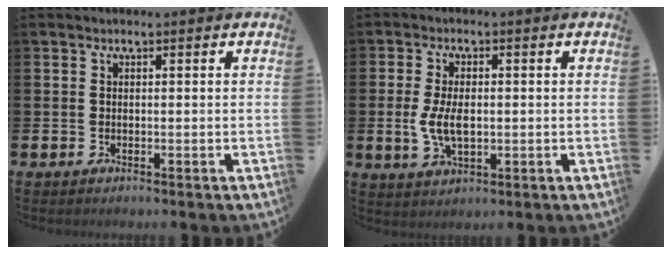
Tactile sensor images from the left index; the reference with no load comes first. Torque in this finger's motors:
{"motor_torque": [0.69, 0.04, 0.20, 0.21]}